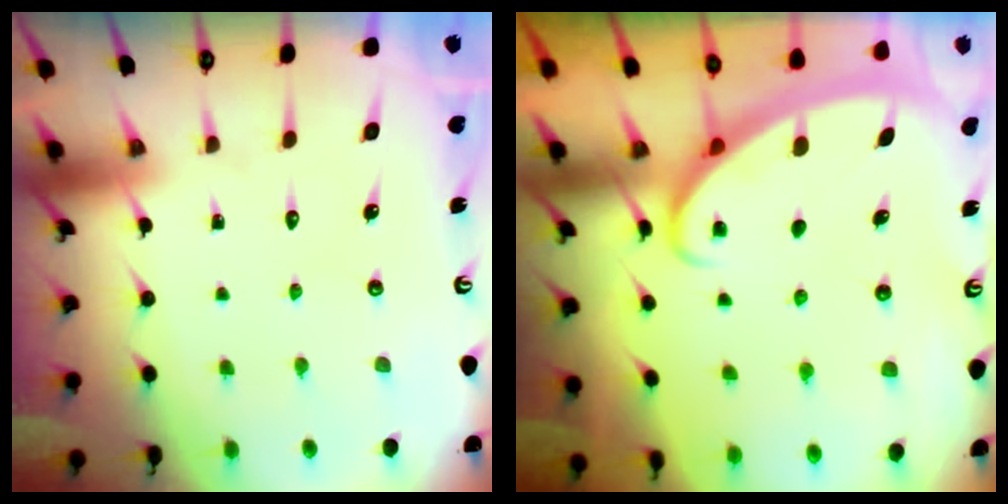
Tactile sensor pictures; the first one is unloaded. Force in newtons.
{"total": 2.6, "press": 2.6, "slide": 0.4}